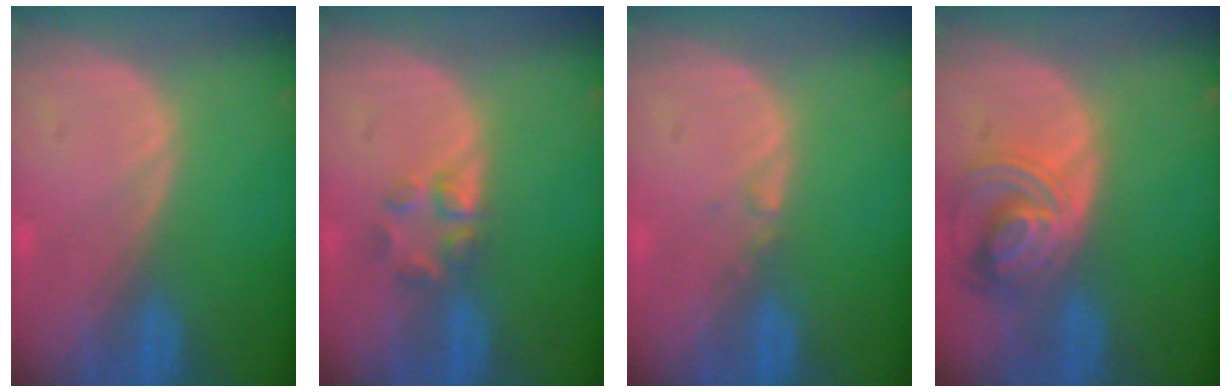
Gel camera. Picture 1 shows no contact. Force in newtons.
{"total": 2.9, "press": 2.9, "slide": 0.3}
{"total": 0.6, "press": 0.6, "slide": 0.2}
{"total": 7.7, "press": 6.9, "slide": 3.4}